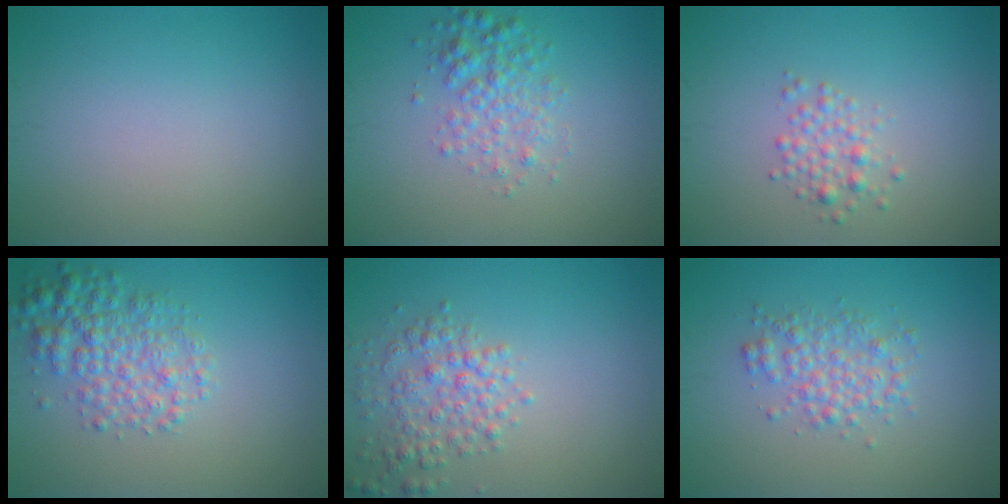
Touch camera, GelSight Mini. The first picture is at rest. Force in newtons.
{"total": 3.0, "press": 3.0, "slide": 0.1}
{"total": 1.9, "press": 1.9, "slide": 0.1}
{"total": 4.2, "press": 4.2, "slide": 0.1}
{"total": 3.3, "press": 3.3, "slide": 0.2}
{"total": 2.7, "press": 2.7, "slide": 0.0}